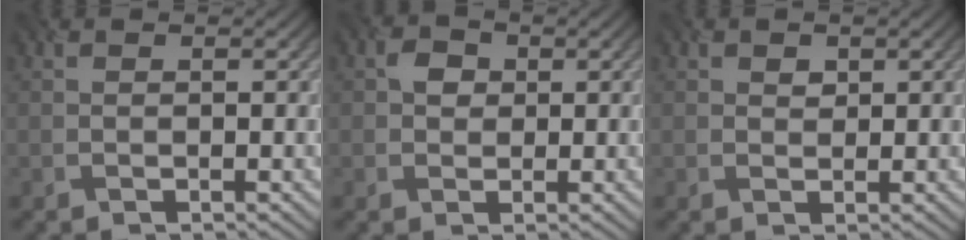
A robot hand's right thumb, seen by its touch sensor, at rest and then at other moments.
{"total": 2.4, "force": [0.4, 2.1, 1.0], "torque": [-0.017, 0.002, 0.001]}
{"total": 1.2, "force": [0.7, 0.9, 0.5], "torque": [-0.009, -0.004, 0.011]}